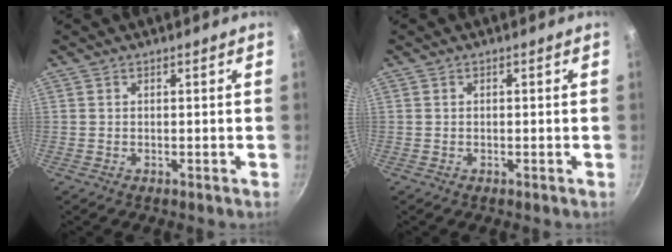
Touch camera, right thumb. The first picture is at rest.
{"total": 0.0}